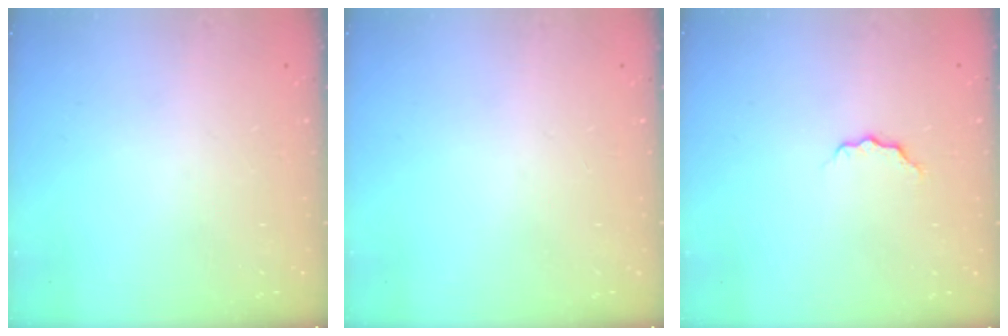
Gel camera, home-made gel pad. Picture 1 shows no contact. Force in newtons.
{"total": 0.0}
{"total": 3.5, "press": 3.5, "slide": 0.5}